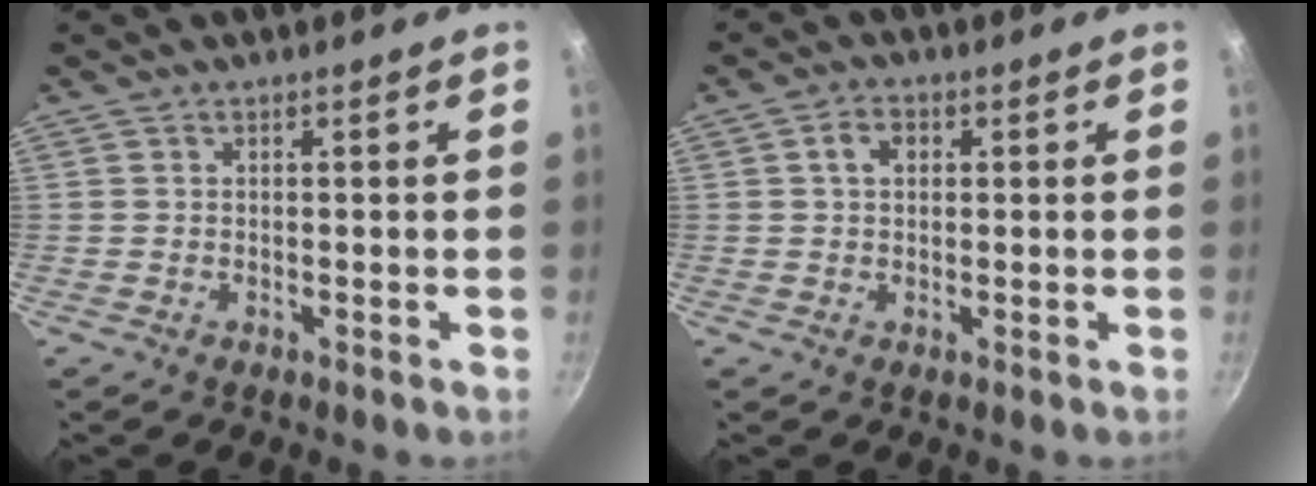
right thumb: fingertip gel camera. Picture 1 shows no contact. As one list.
[{"total": 3.3, "force": [0.7, 2.4, 2.1], "torque": [-0.025, 0.005, 0.009]}]